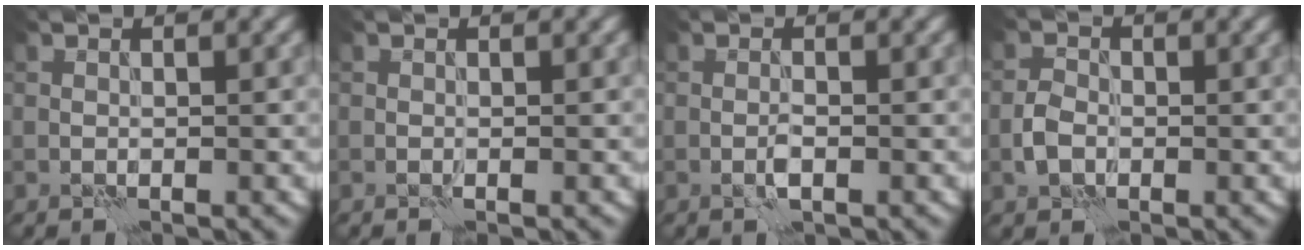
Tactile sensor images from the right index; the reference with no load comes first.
{"total": 0.0}
{"total": 1.1, "force": [-0.5, 0.2, 1.0], "torque": [-0.021, 0.002, -0.012]}
{"total": 2.0, "force": [-0.6, 1.5, 1.1], "torque": [-0.019, 0.005, -0.017]}